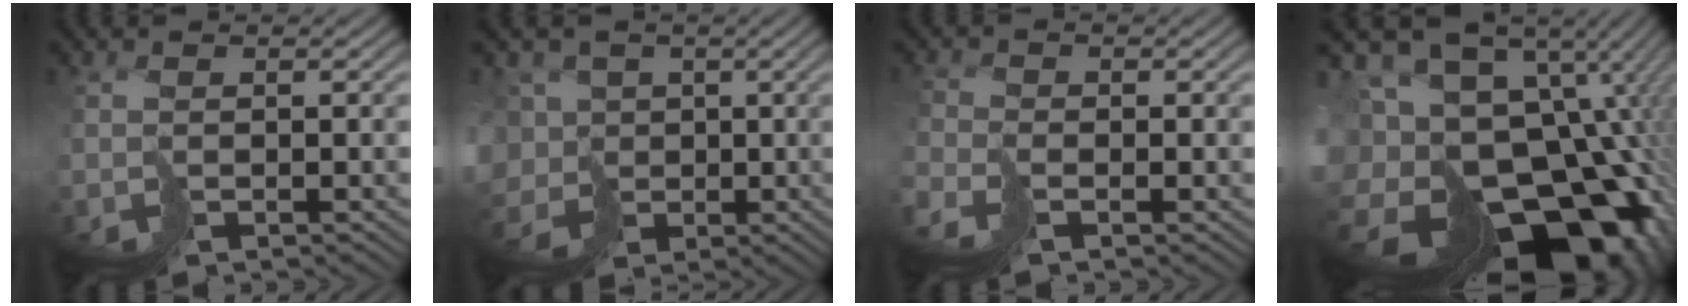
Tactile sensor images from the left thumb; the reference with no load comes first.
{"total": 10.3, "force": [-4.1, 8.3, 4.5], "torque": [-0.104, -0.032, -0.068]}
{"total": 2.2, "force": [-2.2, 0.0, 0.0], "torque": [0.012, -0.001, -0.053]}
{"total": 20.1, "force": [-5.7, 14.3, 13.0], "torque": [-0.241, -0.027, -0.056]}